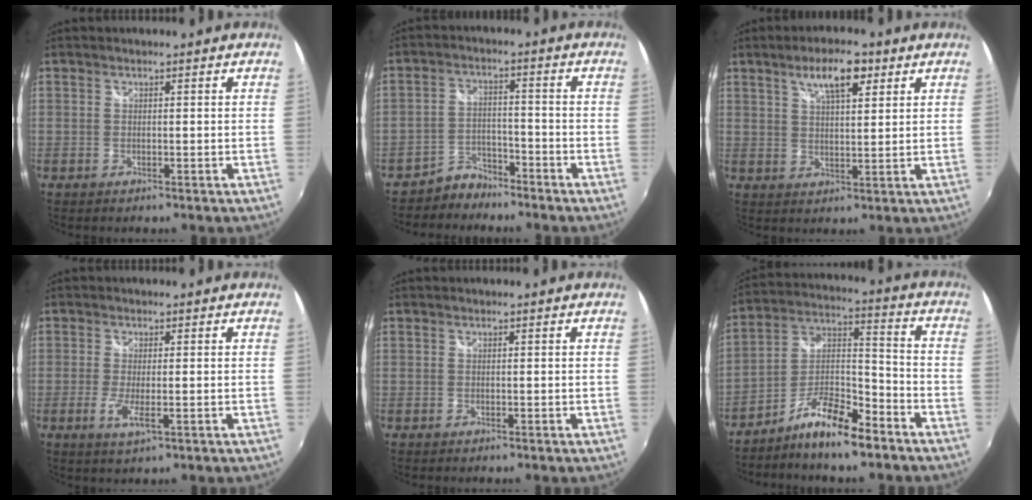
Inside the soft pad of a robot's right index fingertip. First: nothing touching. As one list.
[{"total": 4.9, "force": [-4.3, 2.4, -0.2], "torque": [-0.002, 0.018, -0.076]}, {"total": 7.4, "force": [4.1, 2.4, 5.7], "torque": [-0.096, 0.010, 0.070]}, {"total": 3.6, "force": [-1.1, 0.6, 3.4], "torque": [-0.071, -0.011, -0.020]}, {"total": 0.0}, {"total": 11.4, "force": [-8.1, 2.7, 7.6], "torque": [-0.152, 0.019, -0.147]}]